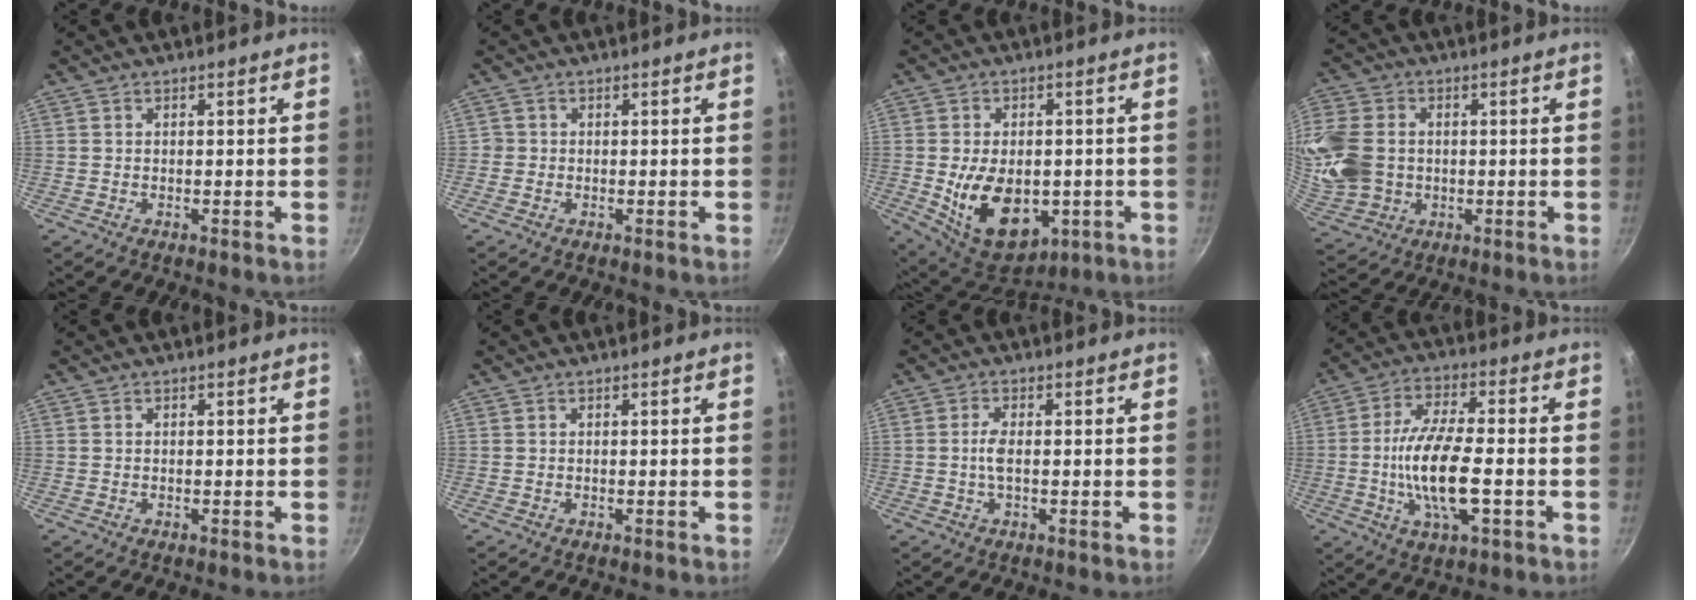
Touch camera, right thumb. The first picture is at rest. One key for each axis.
{"total": 1.1, "fx": -0.3, "fy": 1.0, "fz": 0.2, "tx": -0.001, "ty": 0.002, "tz": -0.008}
{"total": 15.9, "fx": -2.9, "fy": 10.3, "fz": 11.7, "tx": -0.162, "ty": -0.008, "tz": -0.023}
{"total": 14.2, "fx": 0.5, "fy": 11.6, "fz": 8.2, "tx": -0.168, "ty": 0.000, "tz": 0.014}
{"total": 0.0}
{"total": 0.0}
{"total": 2.7, "fx": -0.2, "fy": 0.8, "fz": 2.6, "tx": -0.063, "ty": 0.003, "tz": -0.008}
{"total": 13.7, "fx": -2.7, "fy": 4.8, "fz": 12.5, "tx": -0.237, "ty": 0.014, "tz": -0.055}